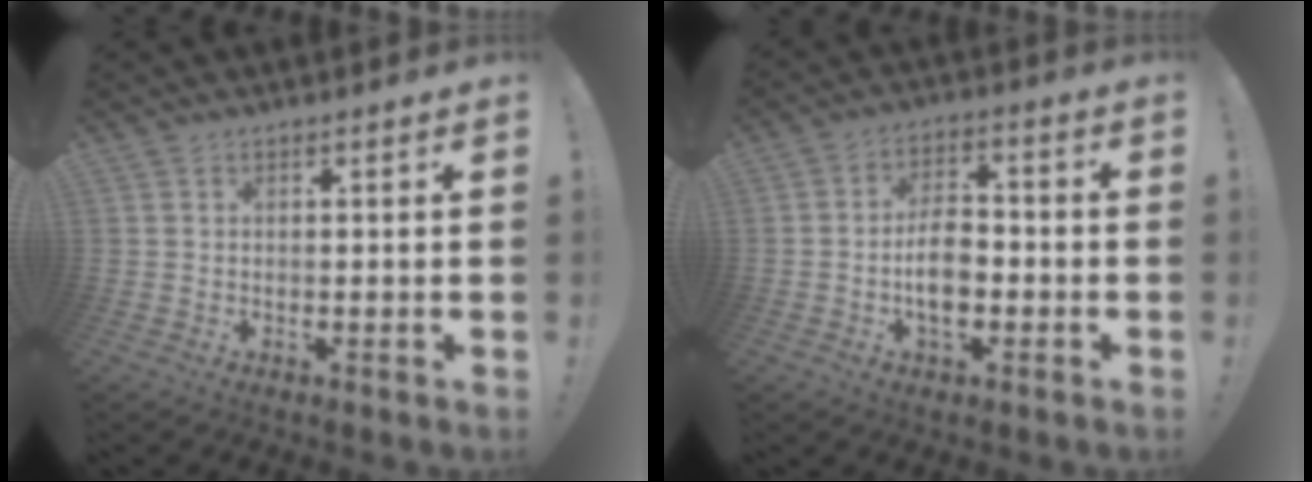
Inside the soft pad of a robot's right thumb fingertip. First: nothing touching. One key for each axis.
{"total": 8.8, "fx": -2.2, "fy": 5.5, "fz": 6.5, "tx": -0.103, "ty": 0.006, "tz": -0.042}